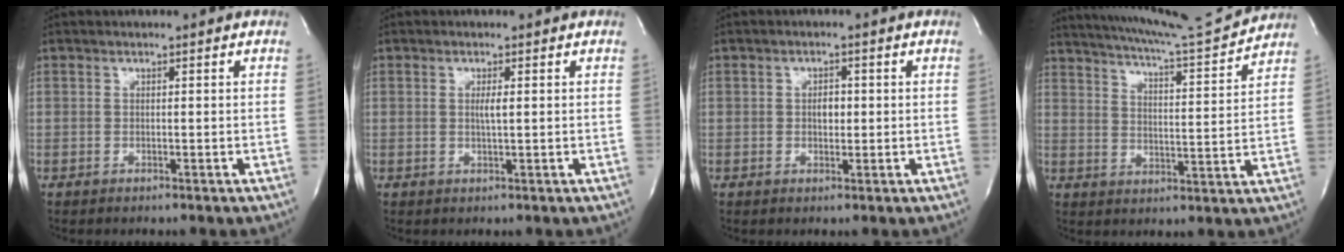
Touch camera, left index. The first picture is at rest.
{"total": 1.5, "force": [0.1, 0.0, 1.5], "torque": [-0.033, -0.003, 0.001]}
{"total": 2.1, "force": [-0.1, 1.3, 1.7], "torque": [-0.027, -0.001, -0.001]}
{"total": 14.5, "force": [13.7, -1.2, 4.5], "torque": [-0.080, -0.036, 0.197]}